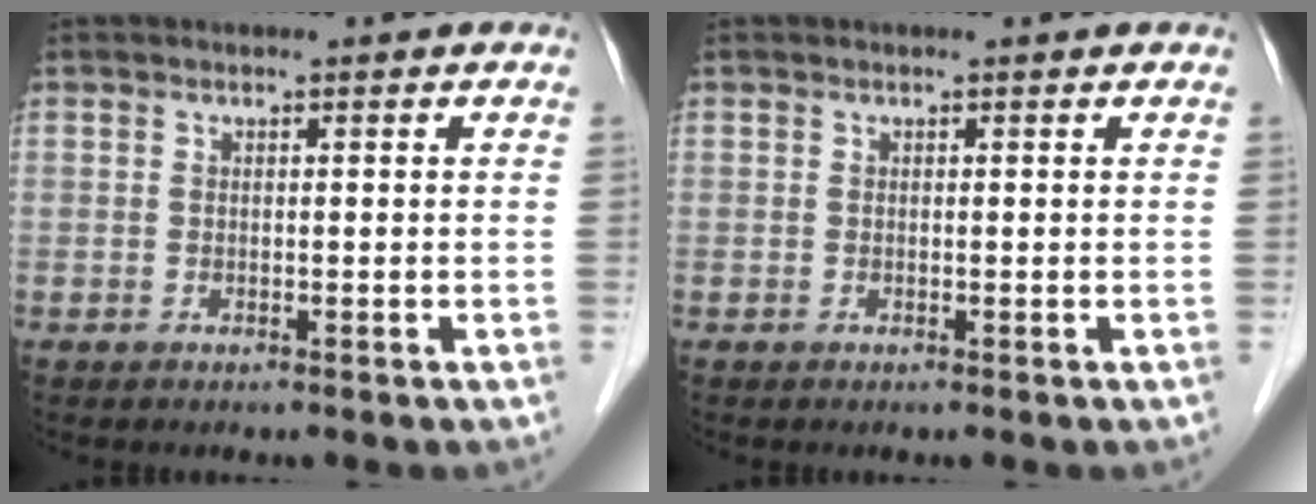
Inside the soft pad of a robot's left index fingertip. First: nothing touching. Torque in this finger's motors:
{"motor_torque": [-0.38, 0.05, -0.04, -0.01]}